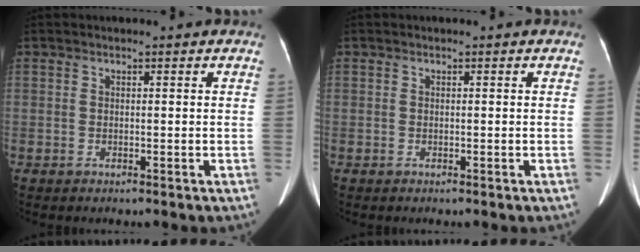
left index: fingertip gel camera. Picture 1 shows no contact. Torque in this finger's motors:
{"motor_torque": [0.00, 0.00, 0.00, 0.00]}